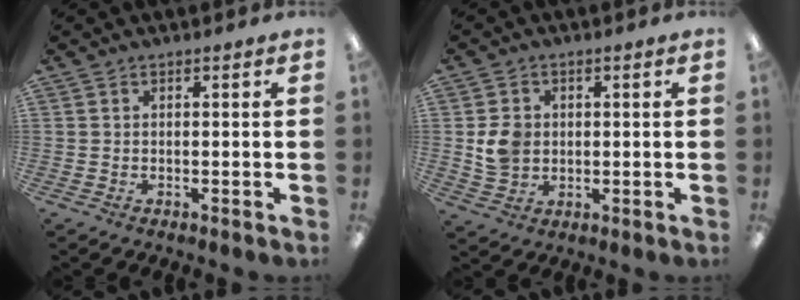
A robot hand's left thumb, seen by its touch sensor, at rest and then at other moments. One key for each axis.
{"total": 6.0, "fx": 0.9, "fy": 5.2, "fz": 2.8, "tx": -0.043, "ty": 0.008, "tz": 0.020}